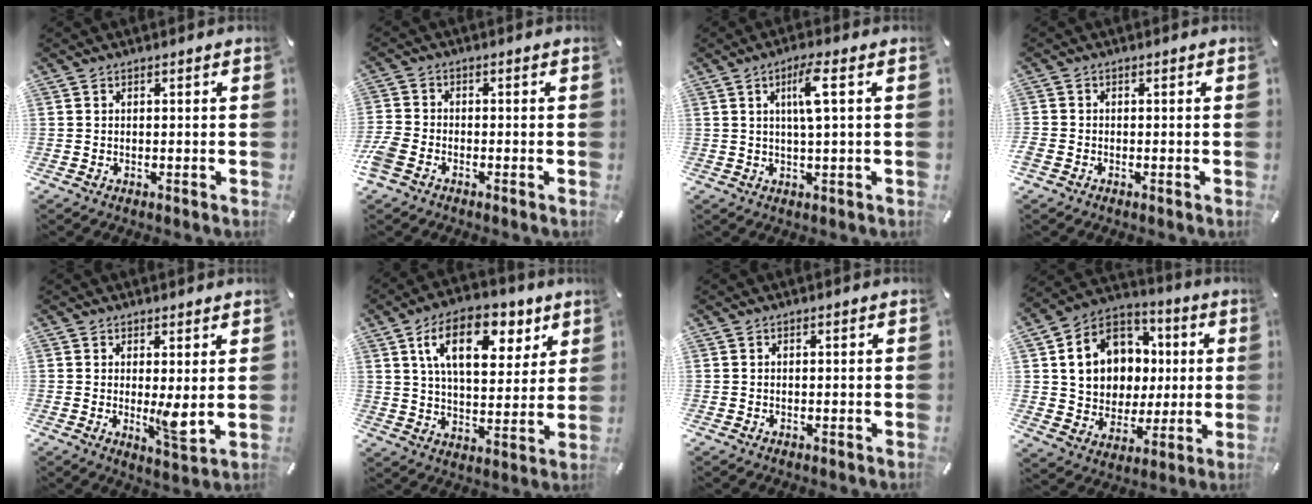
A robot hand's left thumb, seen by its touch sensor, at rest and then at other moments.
{"total": 4.4, "force": [-2.5, 2.9, 2.2], "torque": [-0.057, 0.007, -0.051]}
{"total": 6.7, "force": [1.6, 0.5, 6.5], "torque": [-0.120, -0.002, 0.020]}
{"total": 1.4, "force": [-0.9, 1.1, 0.3], "torque": [-0.002, 0.005, -0.019]}
{"total": 5.1, "force": [0.5, 1.1, 5.0], "torque": [-0.083, -0.029, 0.009]}
{"total": 16.2, "force": [8.1, 9.1, 10.6], "torque": [-0.160, -0.021, 0.137]}
{"total": 0.0}
{"total": 15.2, "force": [2.4, 13.2, 7.0], "torque": [-0.123, -0.007, 0.055]}